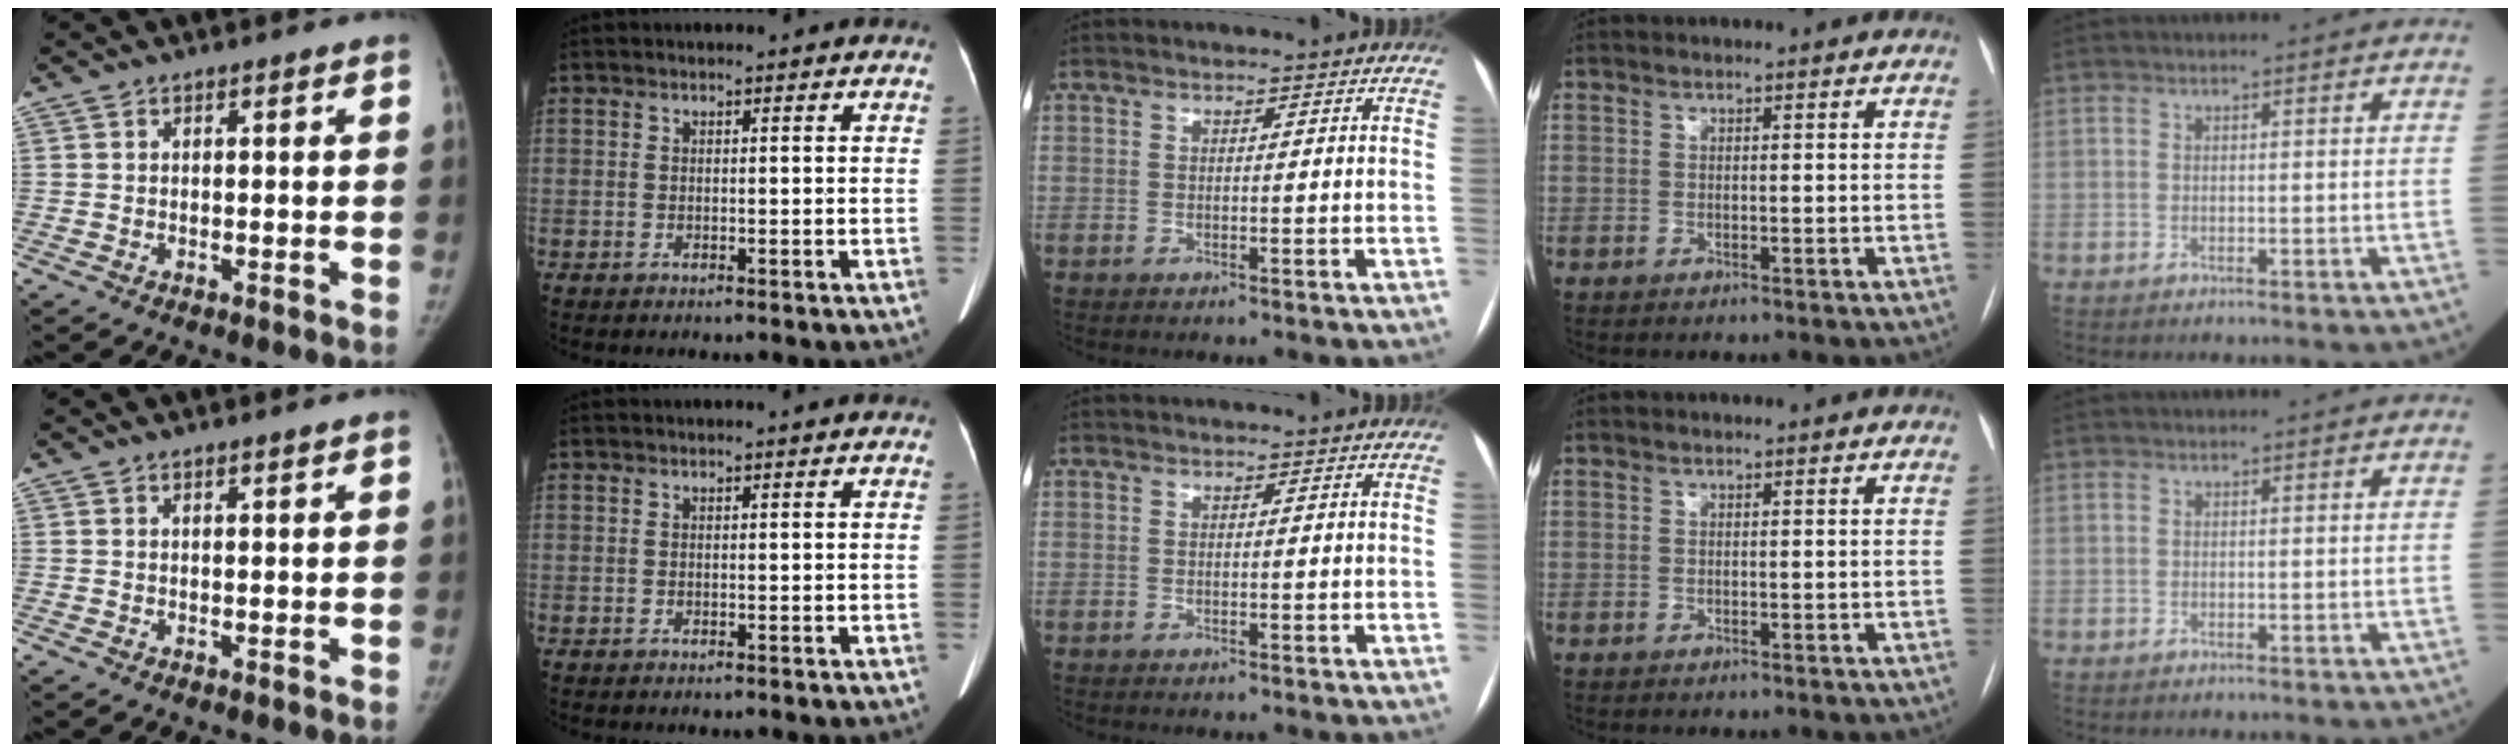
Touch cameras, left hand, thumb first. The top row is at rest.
{"thumb": {"total": 0.8, "force": [0.7, -0.1, 0.4], "torque": [-0.009, -0.006, 0.014]}, "index": {"total": 1.4, "force": [1.3, -0.1, 0.6], "torque": [-0.010, 0.011, 0.016]}}